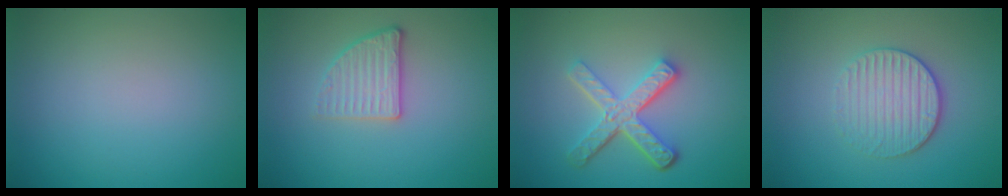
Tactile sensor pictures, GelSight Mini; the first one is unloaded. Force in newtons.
{"total": 2.6, "press": 2.4, "slide": 1.2}
{"total": 4.9, "press": 3.6, "slide": 3.3}
{"total": 3.7, "press": 3.1, "slide": 2.0}